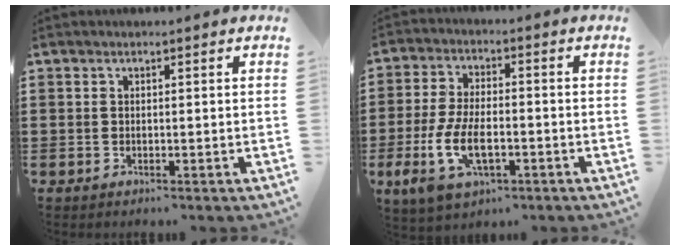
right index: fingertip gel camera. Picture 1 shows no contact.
{"total": 8.9, "force": [-3.0, 4.2, 7.3], "torque": [-0.165, -0.006, -0.056]}